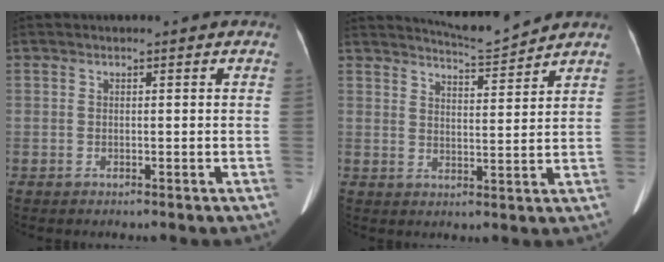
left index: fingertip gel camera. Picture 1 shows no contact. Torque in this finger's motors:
{"motor_torque": [0.40, -0.74, -0.02, 0.01]}